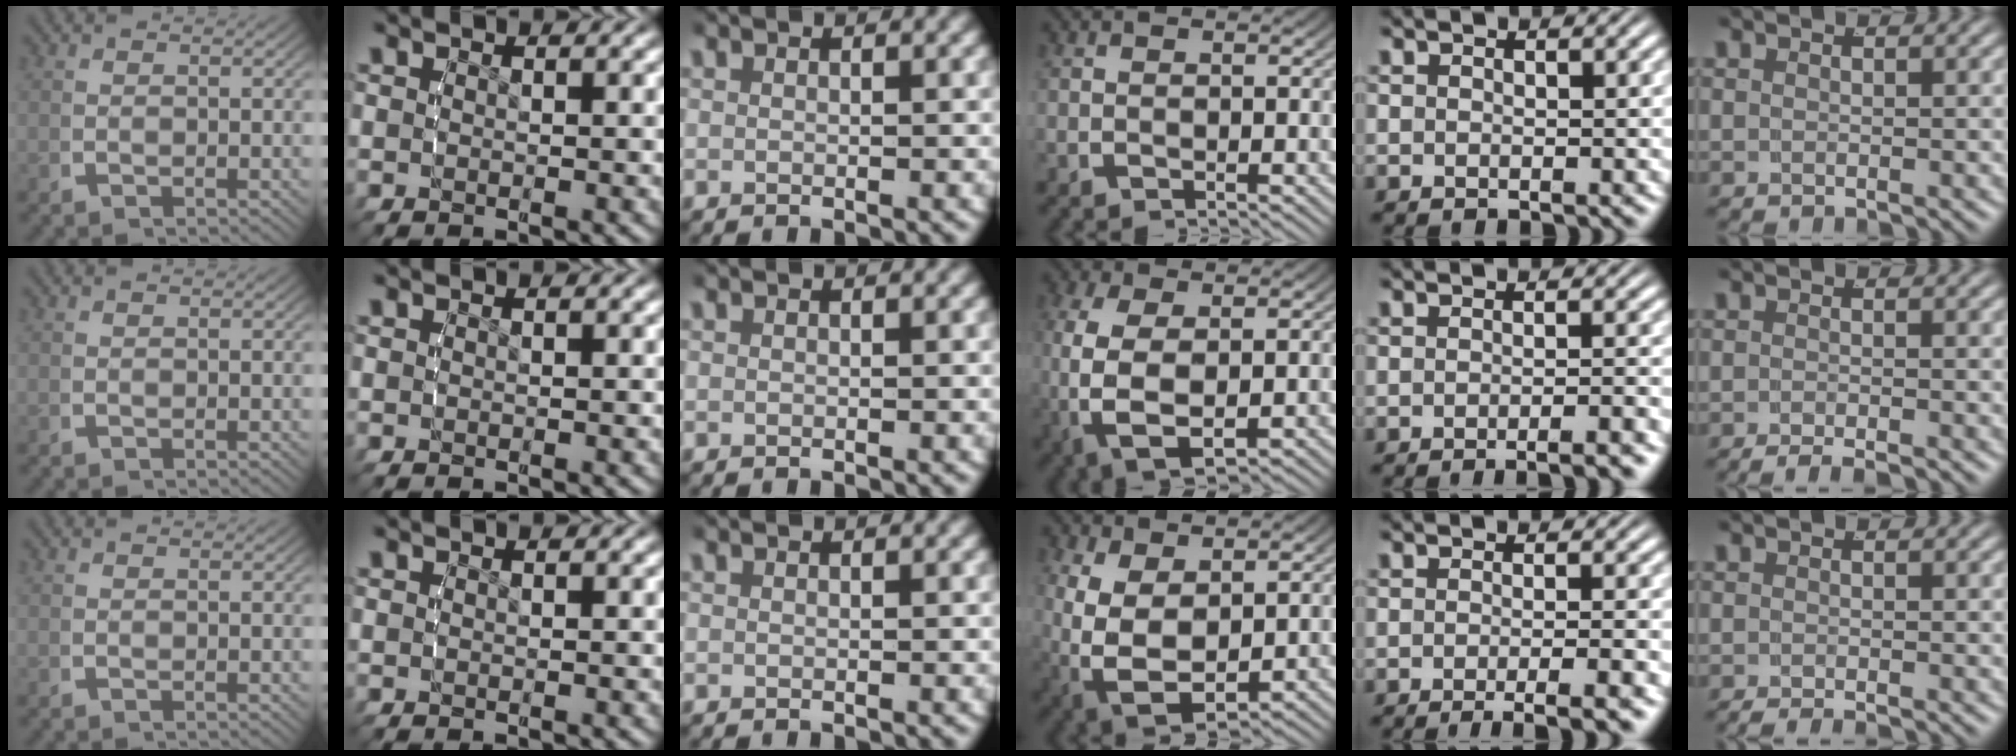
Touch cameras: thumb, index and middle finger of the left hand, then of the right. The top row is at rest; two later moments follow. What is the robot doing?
{"motion": "lift_and_place", "object": "bandage"}